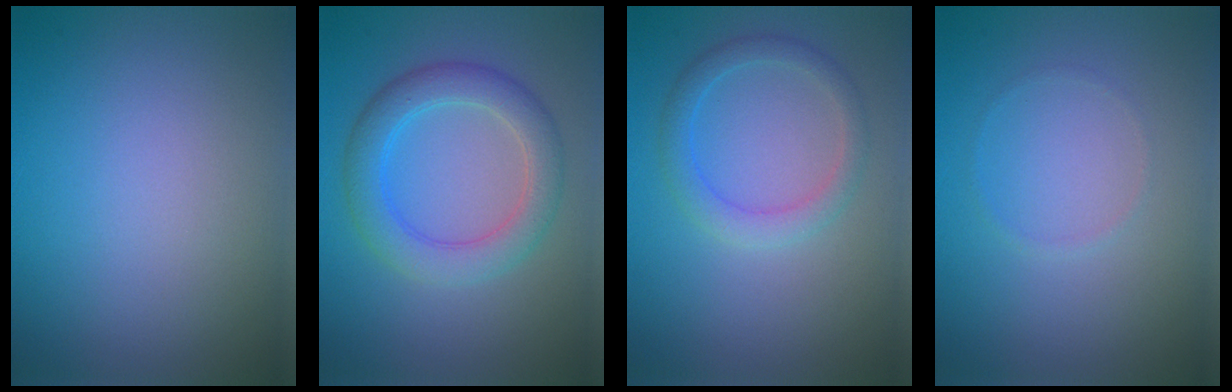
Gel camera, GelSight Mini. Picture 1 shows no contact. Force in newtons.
{"total": 4.4, "press": 4.4, "slide": 0.1}
{"total": 2.3, "press": 2.3, "slide": 0.1}
{"total": 0.5, "press": 0.5, "slide": 0.1}